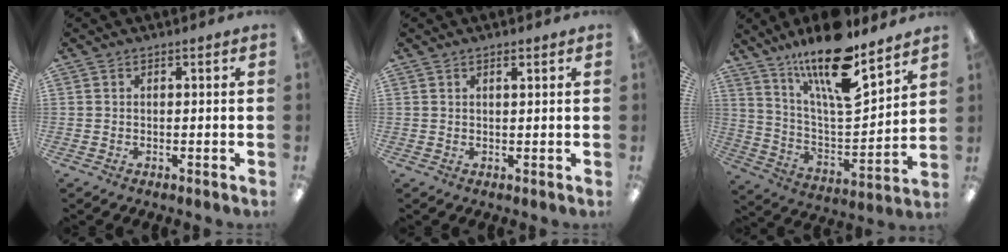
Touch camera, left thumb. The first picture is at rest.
{"total": 1.1, "force": [0.9, 0.2, 0.6], "torque": [-0.013, 0.000, 0.016]}
{"total": 19.7, "force": [14.8, 5.1, 12.0], "torque": [-0.216, -0.096, 0.250]}